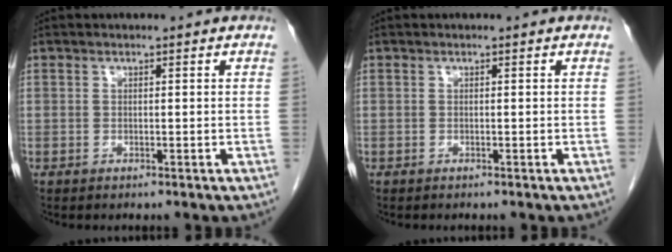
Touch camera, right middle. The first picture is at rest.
{"total": 0.0}